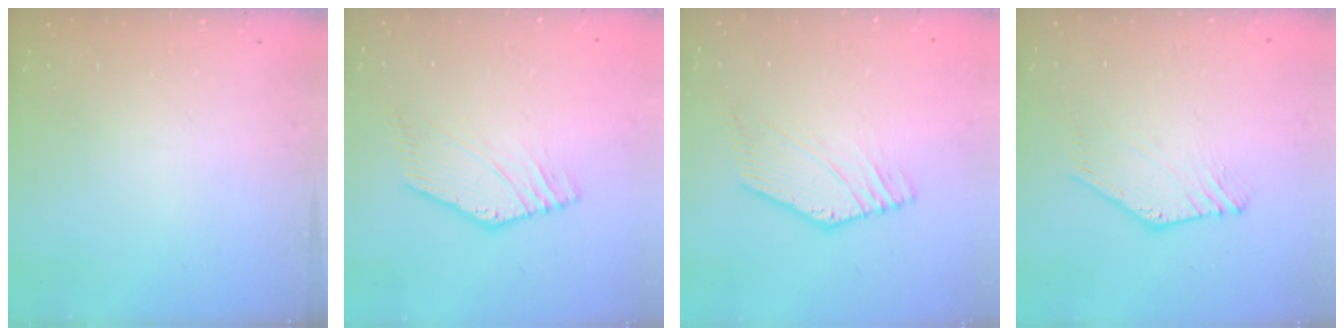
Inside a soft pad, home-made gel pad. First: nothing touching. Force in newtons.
{"total": 1.0, "press": 0.4, "slide": 0.9}
{"total": 1.0, "press": 0.4, "slide": 0.9}
{"total": 1.5, "press": 1.4, "slide": 0.2}